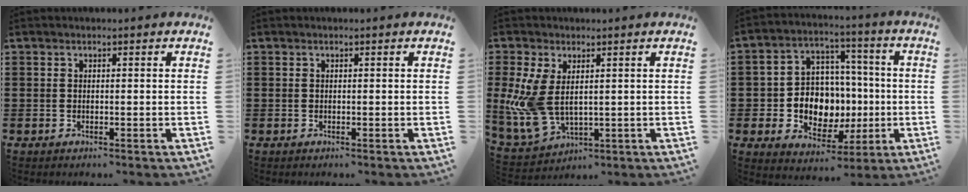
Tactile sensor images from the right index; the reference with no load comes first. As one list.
[{"total": 0.0}, {"total": 7.3, "force": [0.9, 4.1, 6.0], "torque": [-0.153, -0.011, 0.016]}, {"total": 9.3, "force": [-1.1, 8.1, 4.4], "torque": [-0.086, 0.009, -0.012]}]